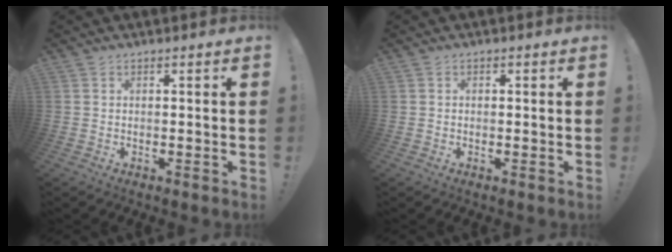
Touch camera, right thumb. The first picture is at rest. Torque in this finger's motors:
{"motor_torque": [-0.03, -0.15, -0.04, 0.12, -0.02]}